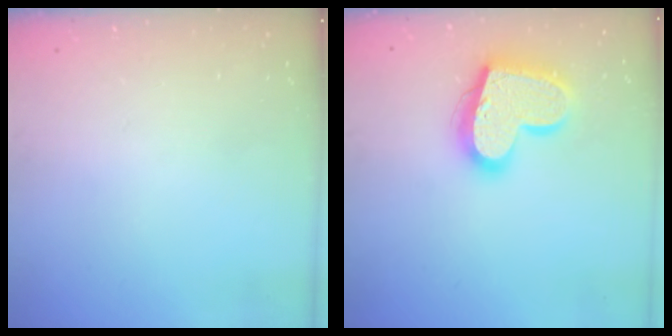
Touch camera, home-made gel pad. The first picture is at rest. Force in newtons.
{"total": 19.0, "press": 18.9, "slide": 1.6}